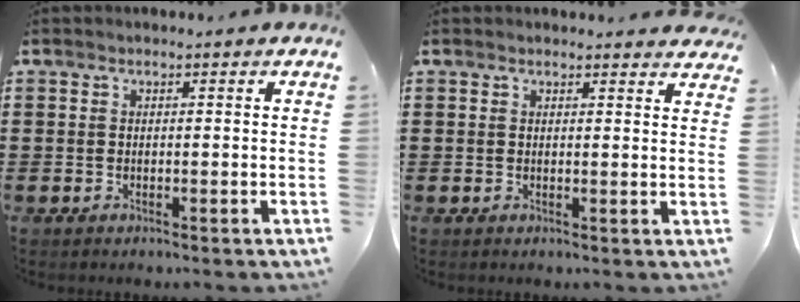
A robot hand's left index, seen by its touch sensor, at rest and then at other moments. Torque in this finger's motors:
{"motor_torque": [-0.12, -1.41, 0.36, 0.03]}